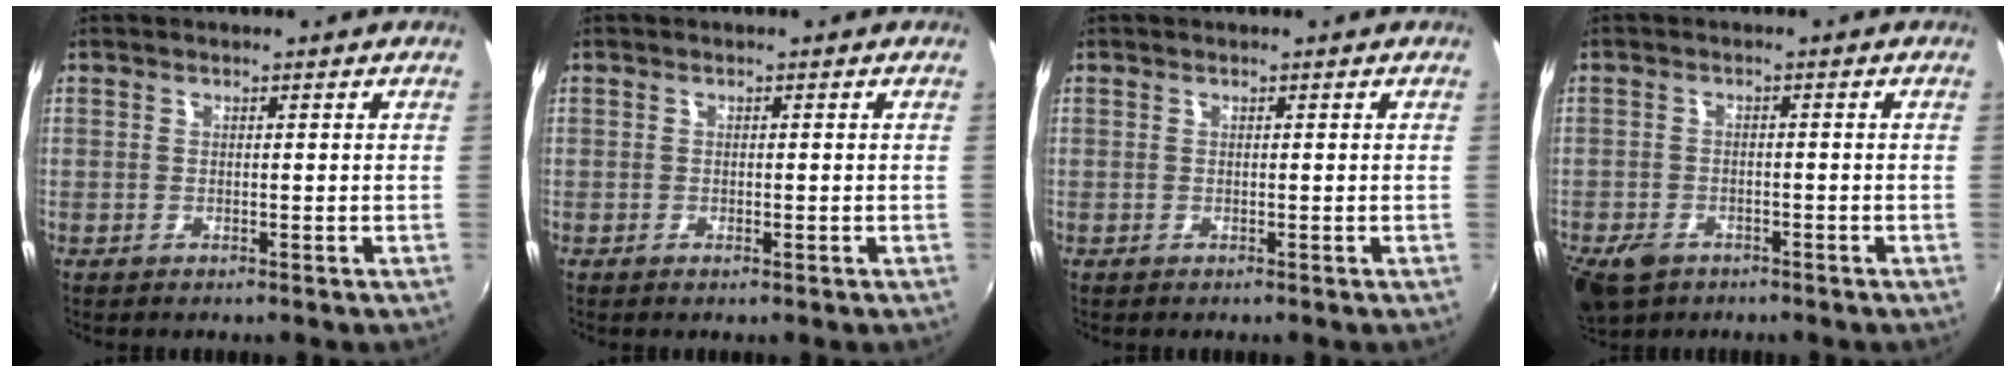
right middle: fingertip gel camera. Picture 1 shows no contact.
{"total": 0.5, "force": [-0.3, 0.3, 0.3], "torque": [-0.005, -0.002, -0.006]}
{"total": 0.0}
{"total": 6.4, "force": [-4.2, 3.9, 2.9], "torque": [-0.083, -0.014, -0.074]}